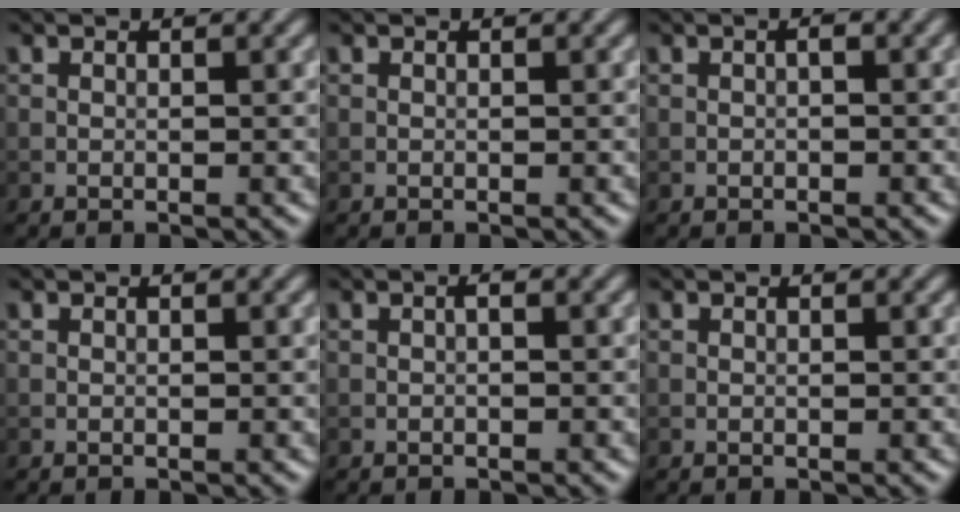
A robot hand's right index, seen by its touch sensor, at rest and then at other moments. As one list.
[{"total": 0.0}, {"total": 0.8, "force": [-0.1, 0.3, 0.8], "torque": [-0.014, 0.002, -0.002]}, {"total": 0.0}, {"total": 0.6, "force": [-0.1, 0.2, 0.5], "torque": [-0.010, 0.001, -0.002]}, {"total": 0.0}]